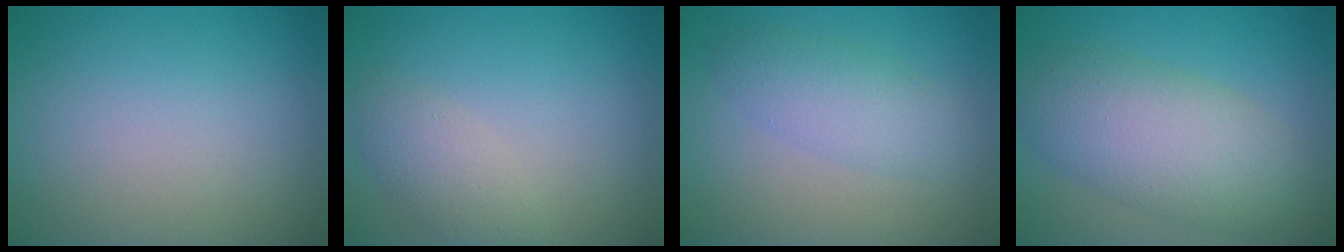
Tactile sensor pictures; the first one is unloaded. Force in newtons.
{"total": 2.4, "press": 2.4, "slide": 0.2}
{"total": 2.9, "press": 2.9, "slide": 0.1}
{"total": 7.3, "press": 7.3, "slide": 0.4}